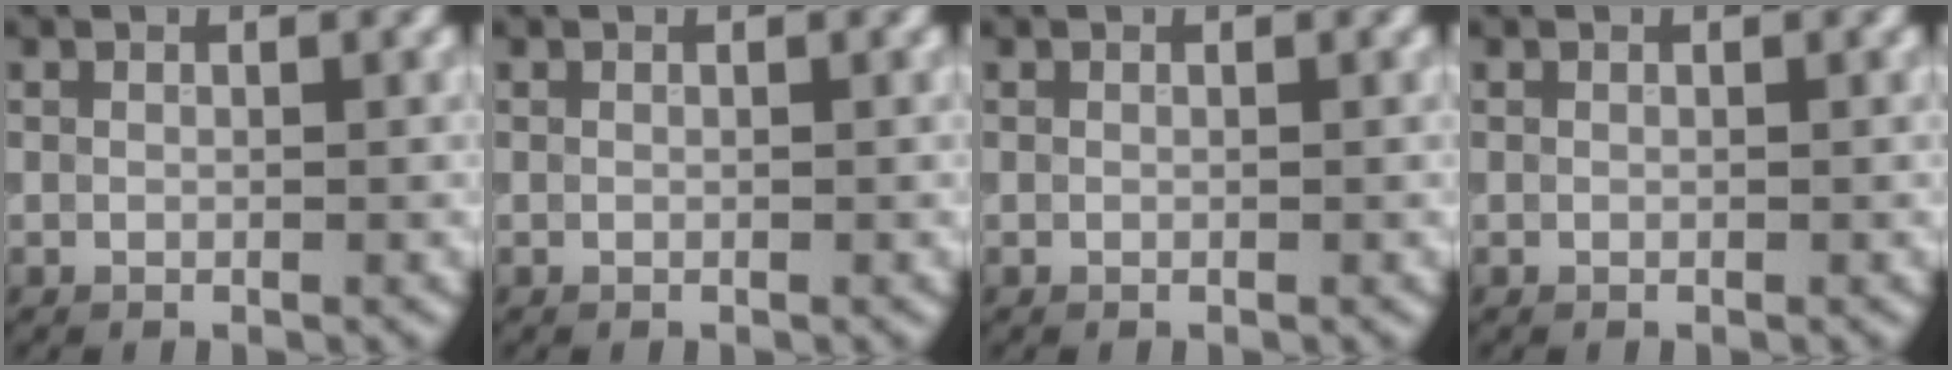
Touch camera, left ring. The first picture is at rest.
{"total": 0.0}
{"total": 0.0}
{"total": 0.0}